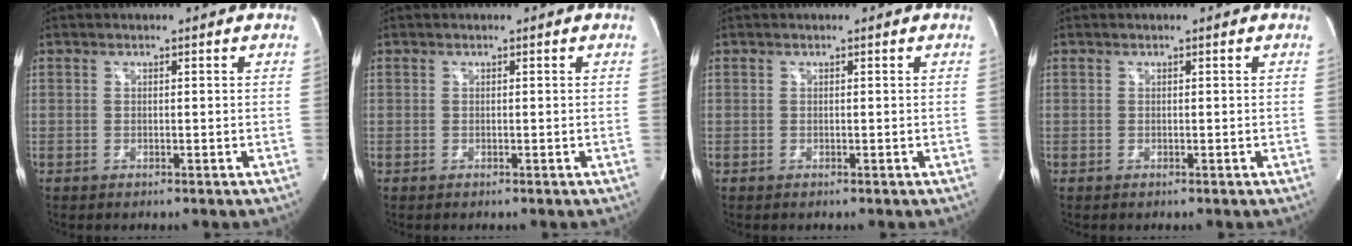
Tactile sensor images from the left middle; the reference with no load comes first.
{"total": 0.0}
{"total": 0.0}
{"total": 0.0}